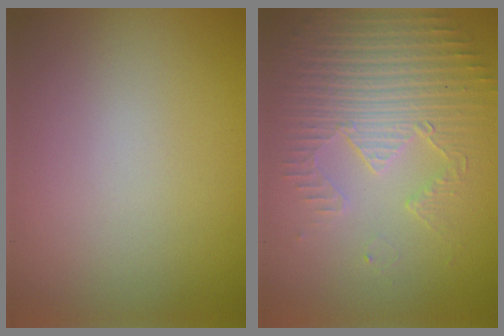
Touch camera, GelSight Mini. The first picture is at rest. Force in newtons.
{"total": 3.8, "press": 3.6, "slide": 1.3}